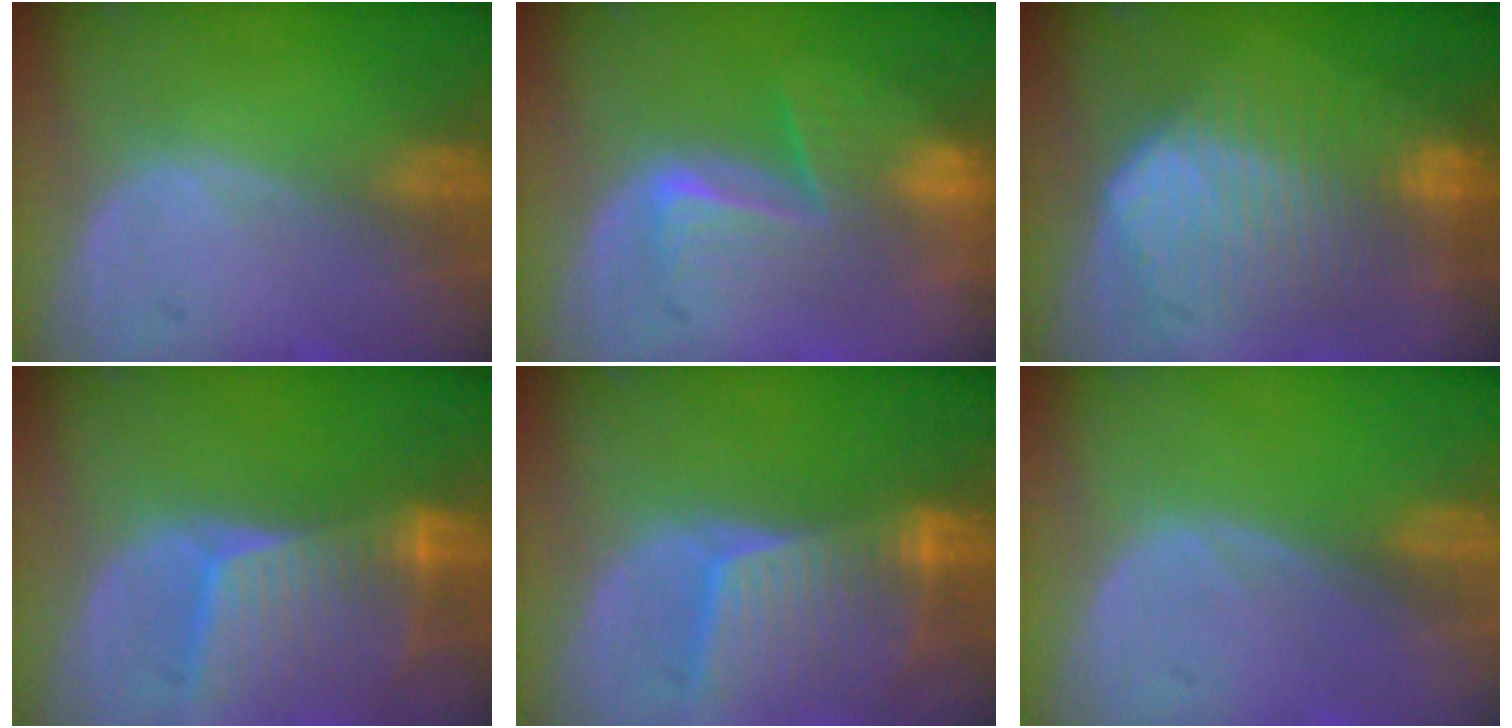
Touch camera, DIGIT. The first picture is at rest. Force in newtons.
{"total": 7.6, "press": 7.1, "slide": 2.5}
{"total": 10.3, "press": 10.3, "slide": 0.4}
{"total": 8.4, "press": 7.7, "slide": 3.3}
{"total": 8.4, "press": 7.6, "slide": 3.4}
{"total": 0.0}